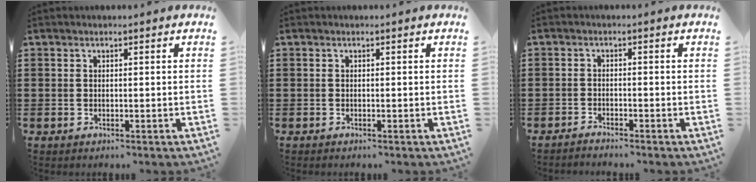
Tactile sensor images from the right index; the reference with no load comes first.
{"total": 0.0}
{"total": 1.5, "force": [-1.5, 0.0, -0.1], "torque": [-0.003, 0.004, -0.031]}